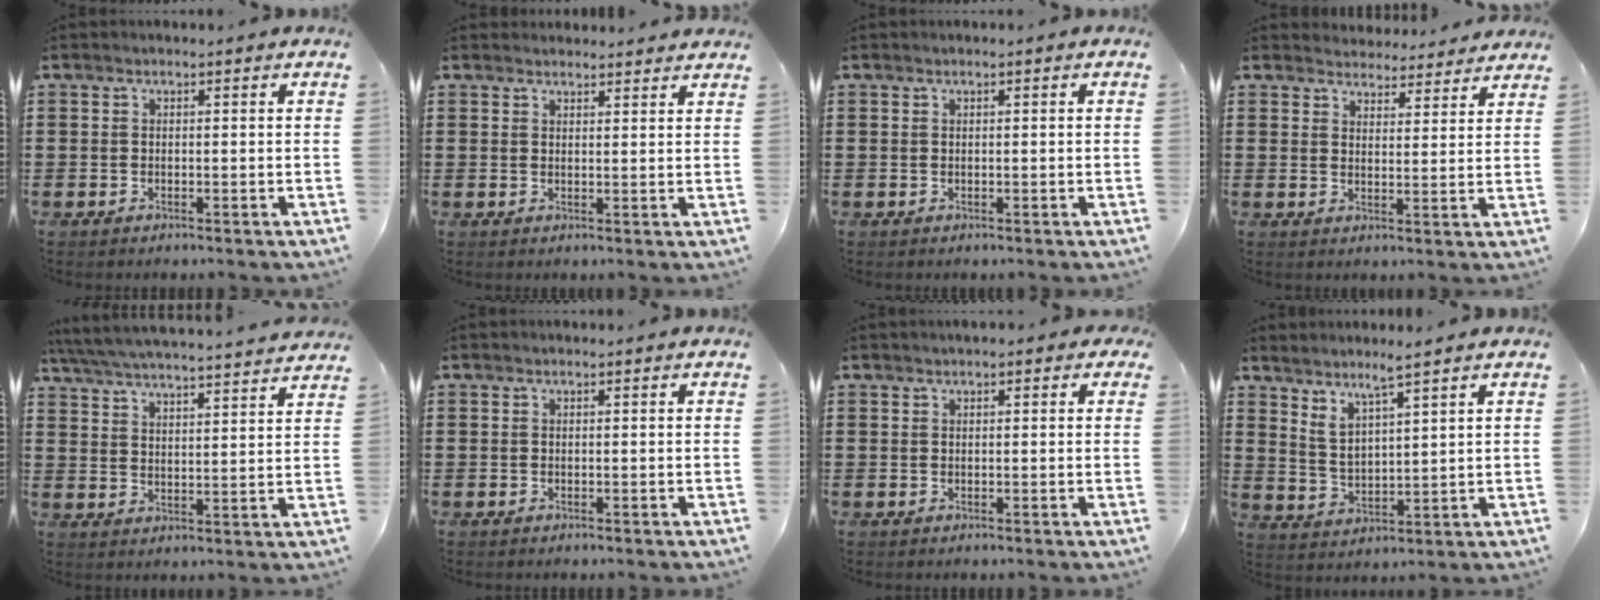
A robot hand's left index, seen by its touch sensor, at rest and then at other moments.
{"total": 1.8, "force": [1.8, 0.3, -0.1], "torque": [-0.002, -0.001, 0.035]}
{"total": 0.0}
{"total": 3.8, "force": [3.7, 0.7, -0.1], "torque": [-0.013, -0.017, 0.068]}
{"total": 5.4, "force": [5.3, -0.5, 1.0], "torque": [-0.044, -0.038, 0.089]}
{"total": 0.0}
{"total": 0.8, "force": [0.3, 0.5, 0.6], "torque": [-0.012, 0.006, 0.004]}
{"total": 4.0, "force": [3.4, -0.1, 2.2], "torque": [-0.053, -0.012, 0.057]}